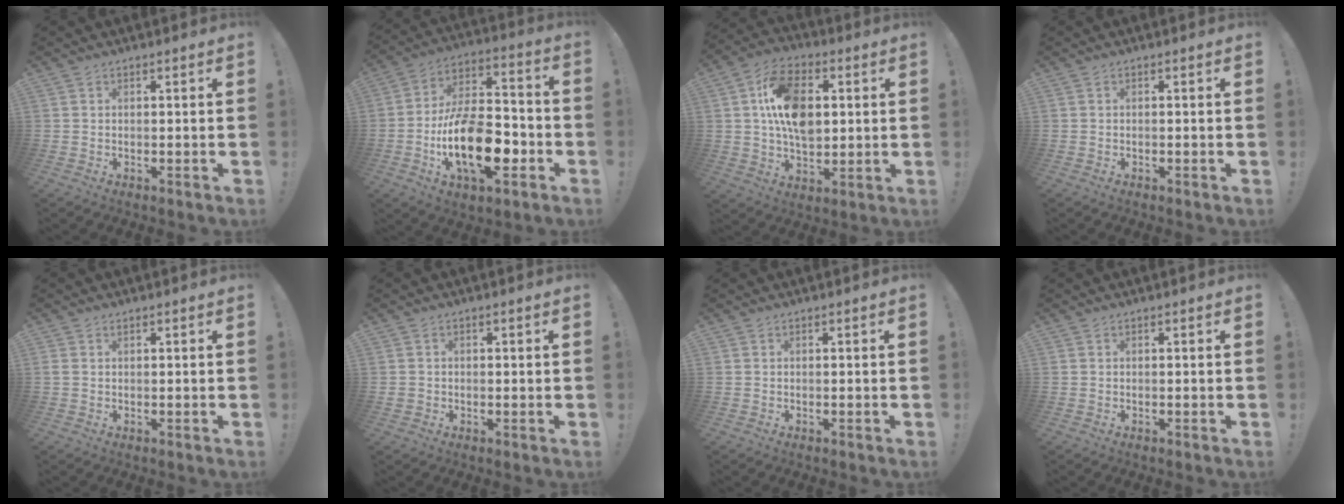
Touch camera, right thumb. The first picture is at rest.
{"total": 21.6, "force": [-7.1, 11.2, 17.0], "torque": [-0.314, 0.036, -0.110]}
{"total": 16.8, "force": [2.5, 11.1, 12.3], "torque": [-0.203, 0.012, 0.045]}
{"total": 0.0}
{"total": 0.9, "force": [0.5, 0.3, 0.6], "torque": [-0.013, 0.002, 0.010]}
{"total": 1.6, "force": [0.3, 1.5, 0.4], "torque": [-0.003, 0.001, 0.005]}
{"total": 0.0}
{"total": 0.0}